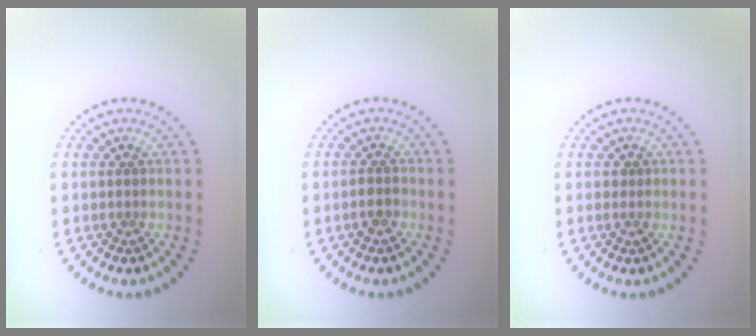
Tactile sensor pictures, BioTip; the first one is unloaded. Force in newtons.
{"total": 1.3, "press": 1.2, "slide": 0.6}
{"total": 0.7, "press": 0.7, "slide": 0.2}